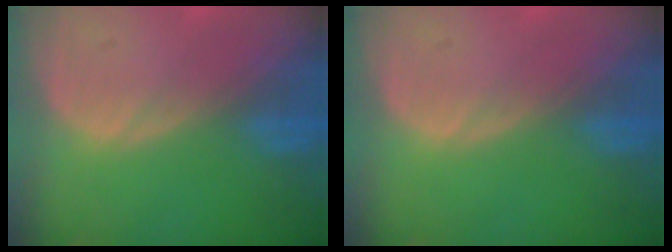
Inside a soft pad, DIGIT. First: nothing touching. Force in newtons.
{"total": 0.0}